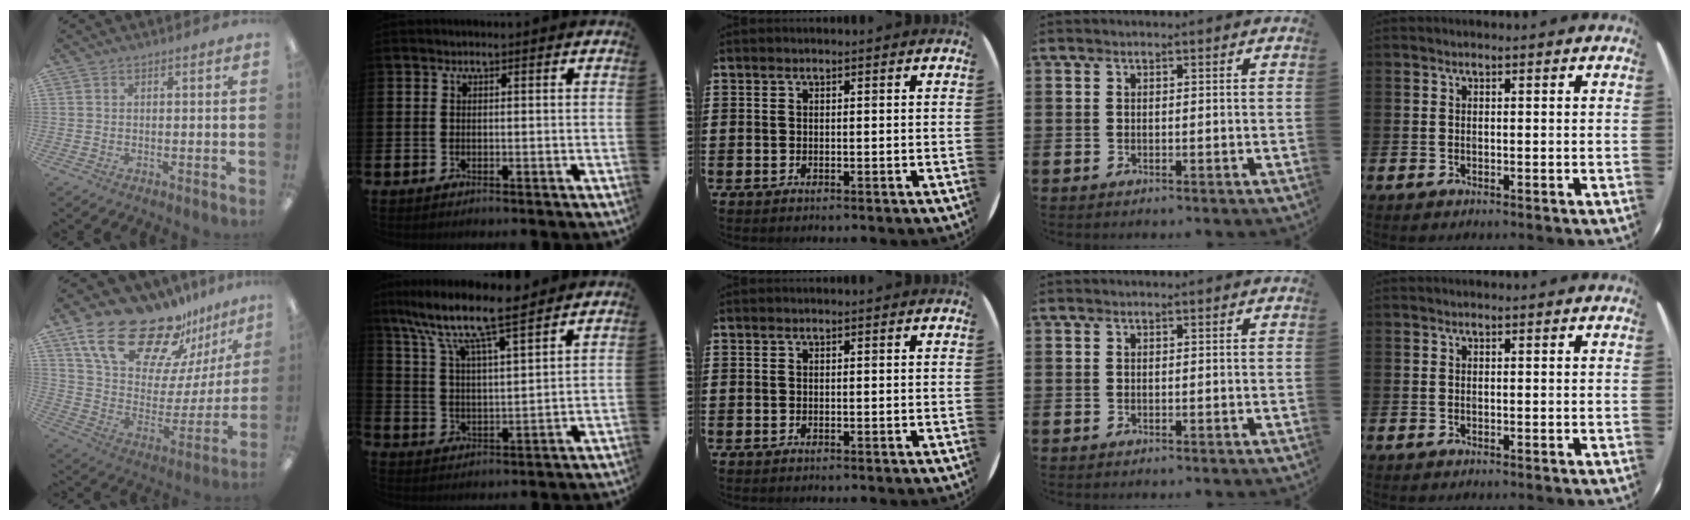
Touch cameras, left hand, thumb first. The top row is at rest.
{"thumb": {"total": 23.2, "force": [18.0, 10.1, 10.7], "torque": [-0.181, -0.121, 0.319]}, "index": {"total": 9.0, "force": [7.9, 1.3, 4.0], "torque": [-0.106, -0.049, 0.135]}}